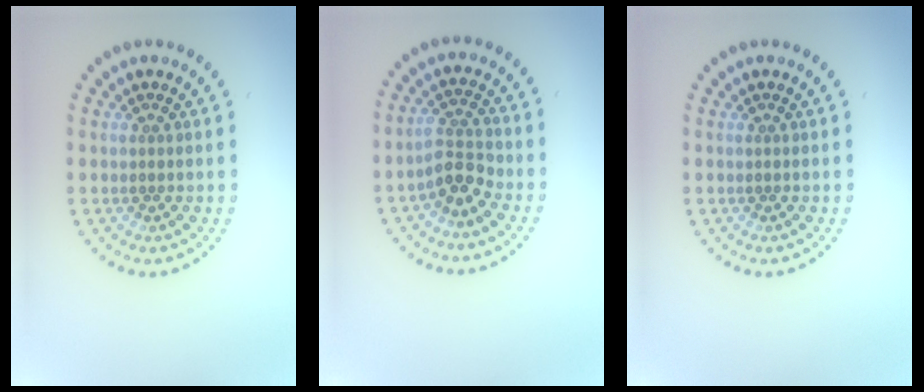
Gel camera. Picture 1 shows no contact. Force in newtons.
{"total": 2.8, "press": 2.5, "slide": 1.2}
{"total": 0.0}